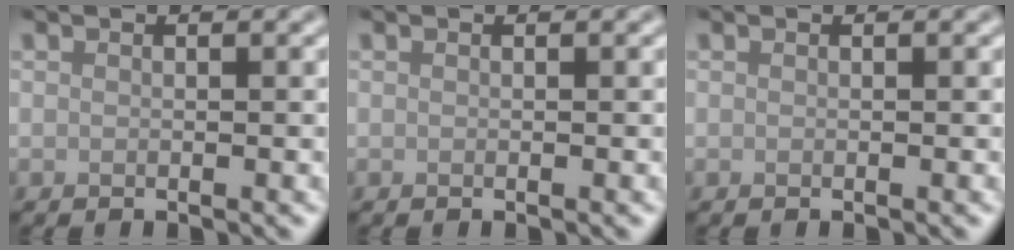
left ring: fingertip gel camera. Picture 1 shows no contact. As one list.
[{"total": 0.0}, {"total": 0.0}]